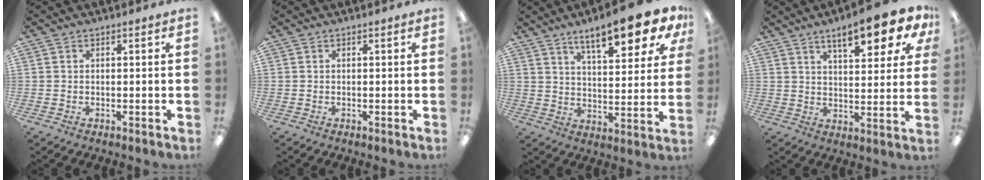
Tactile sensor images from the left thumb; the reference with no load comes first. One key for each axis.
{"total": 0.0}
{"total": 14.4, "fx": 10.3, "fy": 4.1, "fz": 9.2, "tx": -0.130, "ty": -0.056, "tz": 0.168}
{"total": 12.7, "fx": 8.1, "fy": 4.0, "fz": 9.0, "tx": -0.125, "ty": -0.038, "tz": 0.130}